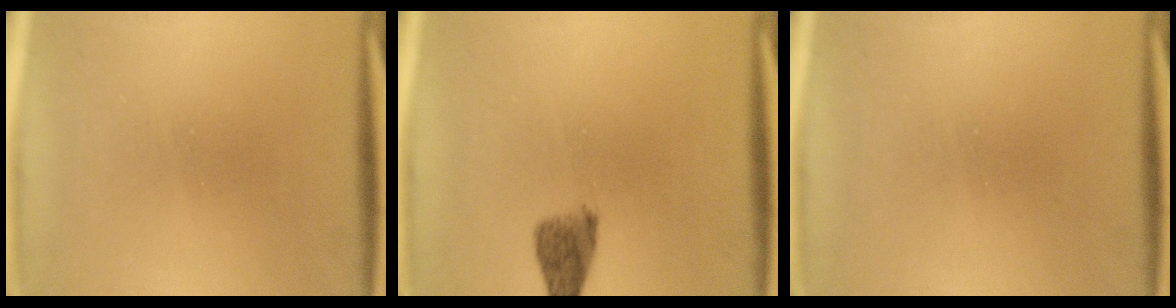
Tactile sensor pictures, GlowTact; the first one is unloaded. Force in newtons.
{"total": 3.9}
{"total": 0.0}